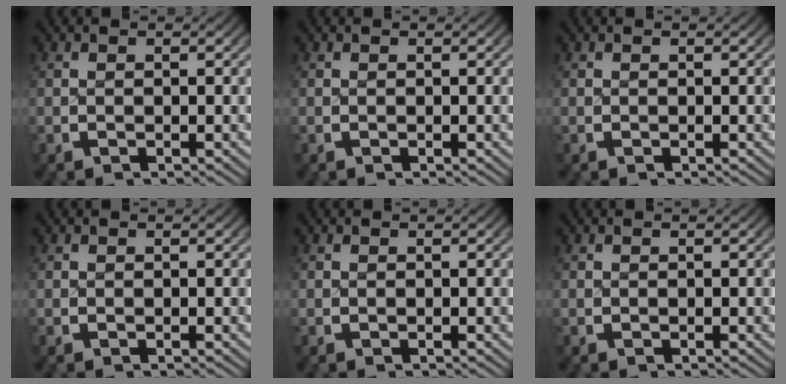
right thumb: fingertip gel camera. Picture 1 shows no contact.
{"total": 0.0}
{"total": 0.0}
{"total": 0.0}
{"total": 0.0}
{"total": 0.0}